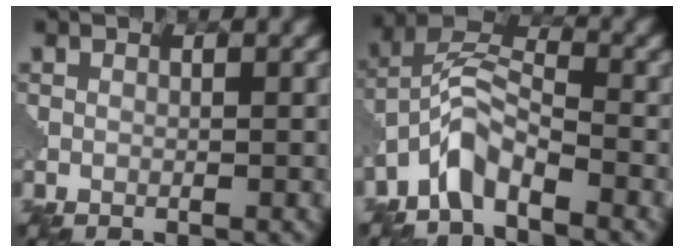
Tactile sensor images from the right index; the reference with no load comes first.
{"total": 4.6, "force": [-3.3, 1.5, 2.8], "torque": [-0.054, 0.016, -0.075]}